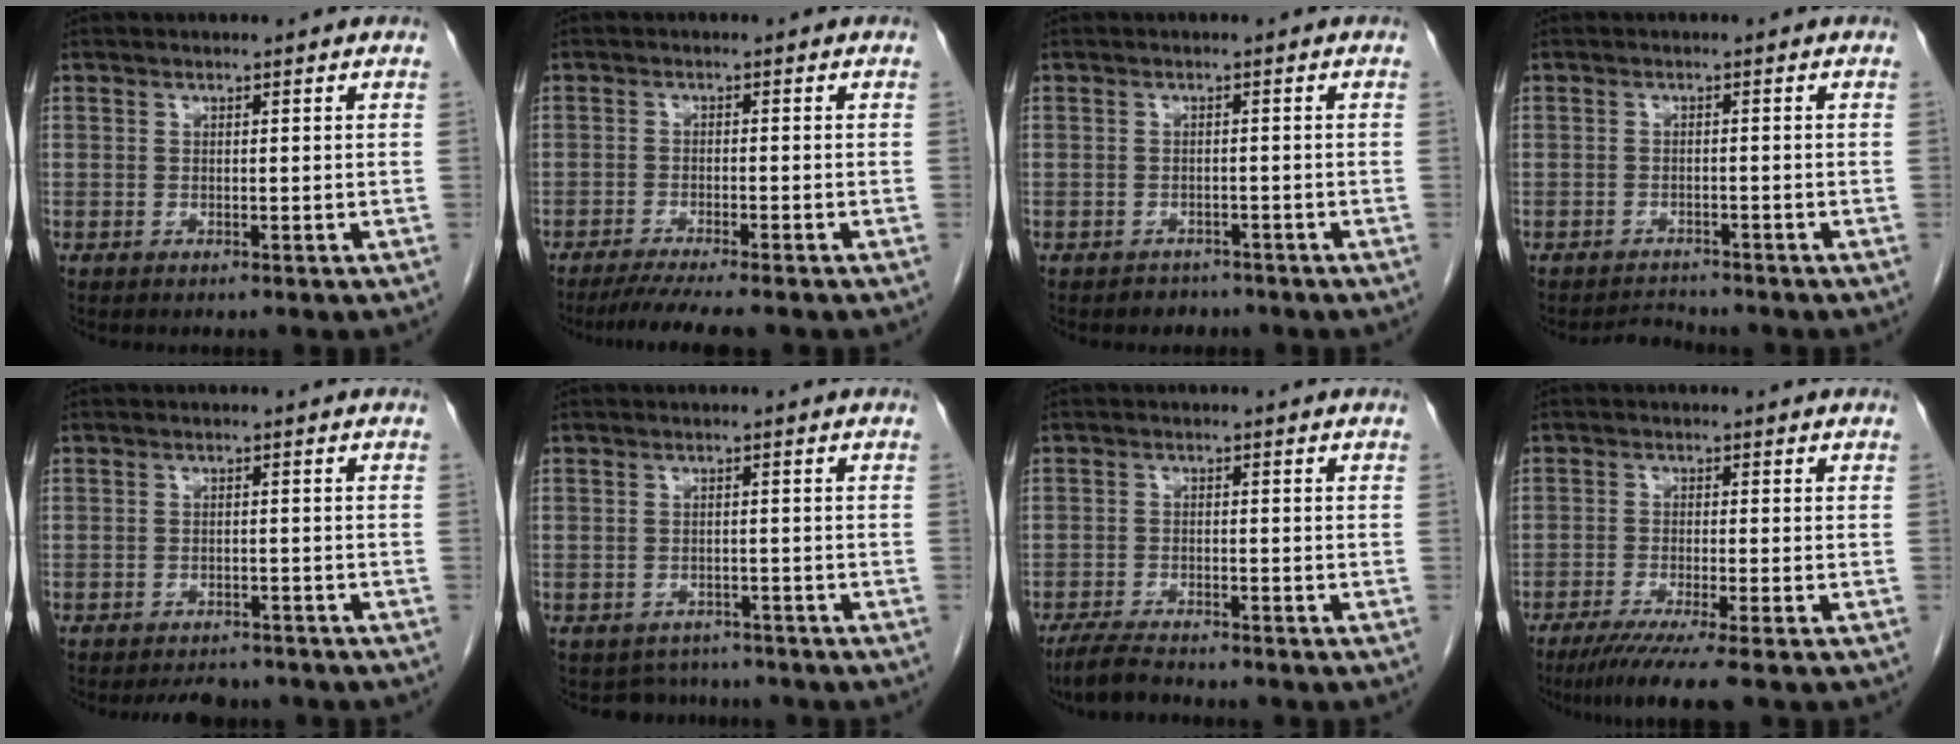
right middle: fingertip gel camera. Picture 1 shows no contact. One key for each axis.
{"total": 6.5, "fx": -5.5, "fy": -0.3, "fz": 3.5, "tx": -0.045, "ty": -0.016, "tz": -0.088}
{"total": 2.2, "fx": -1.8, "fy": 1.2, "fz": -0.2, "tx": -0.005, "ty": 0.005, "tz": -0.028}
{"total": 2.0, "fx": -2.0, "fy": 0.1, "fz": -0.5, "tx": 0.008, "ty": -0.010, "tz": -0.030}
{"total": 4.8, "fx": -4.2, "fy": 2.0, "fz": 1.0, "tx": -0.011, "ty": 0.000, "tz": -0.057}
{"total": 3.9, "fx": -3.4, "fy": 1.8, "fz": -0.6, "tx": 0.009, "ty": 0.009, "tz": -0.048}
{"total": 4.5, "fx": -4.0, "fy": 0.5, "fz": 2.0, "tx": -0.039, "ty": -0.015, "tz": -0.075}
{"total": 7.1, "fx": -5.3, "fy": -0.9, "fz": 4.6, "tx": -0.065, "ty": -0.019, "tz": -0.088}